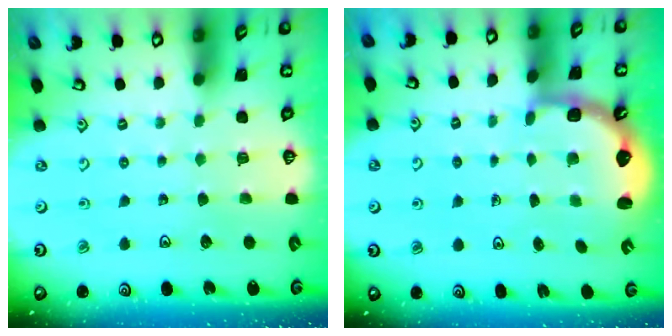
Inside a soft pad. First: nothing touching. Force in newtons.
{"total": 2.5, "press": 2.1, "slide": 1.3}